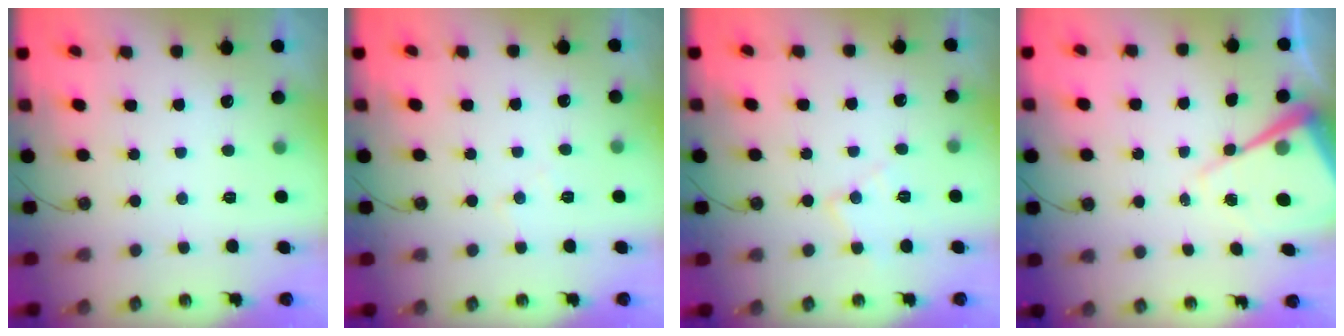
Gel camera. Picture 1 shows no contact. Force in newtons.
{"total": 4.9, "press": 4.9, "slide": 0.8}
{"total": 8.1, "press": 8.1, "slide": 0.7}
{"total": 10.3, "press": 10.3, "slide": 0.9}